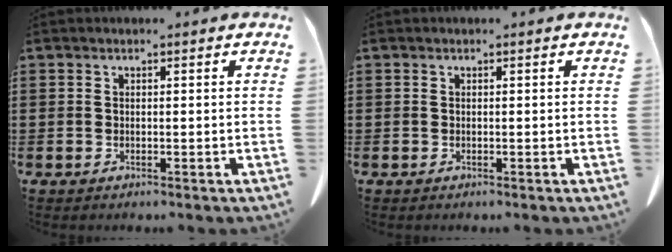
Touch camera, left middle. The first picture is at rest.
{"total": 0.0}